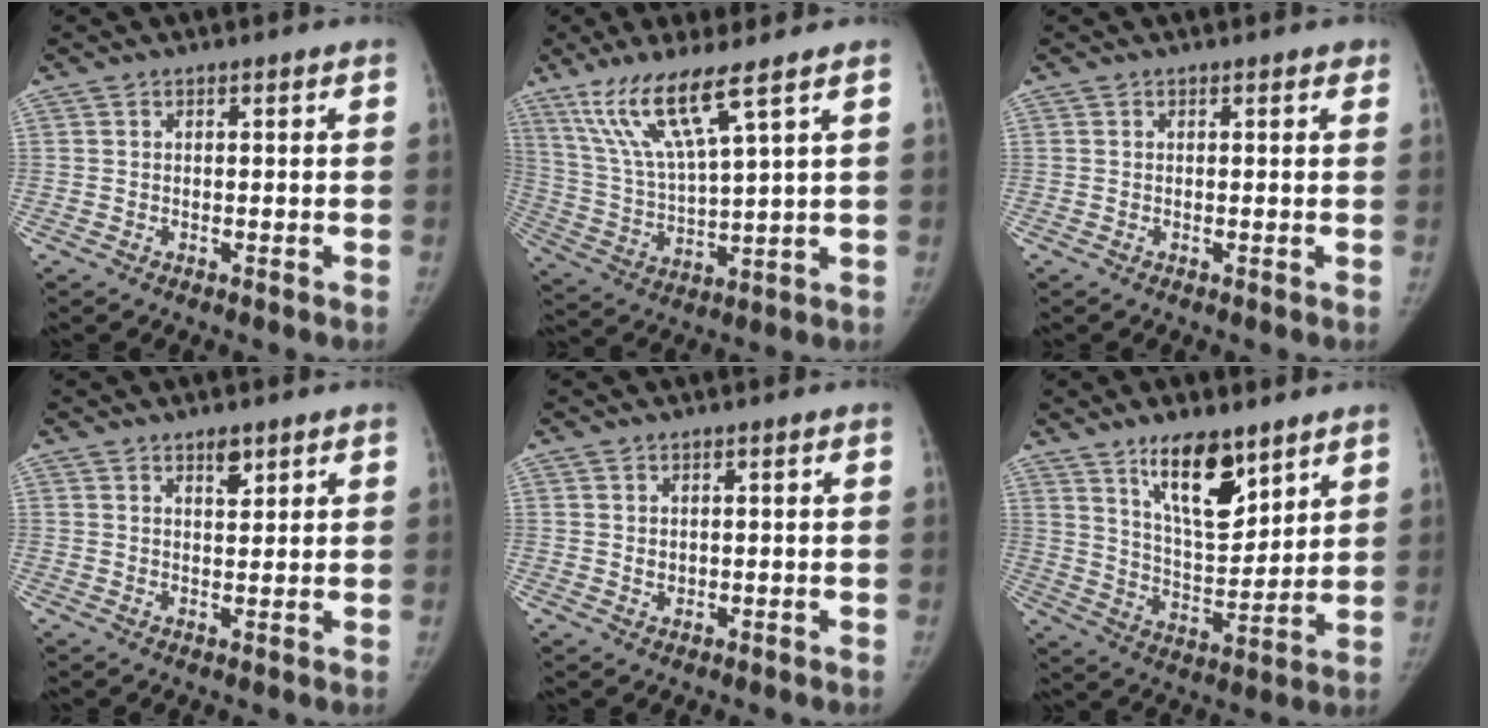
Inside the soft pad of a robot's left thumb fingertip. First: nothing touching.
{"total": 12.6, "force": [8.0, 1.2, 9.7], "torque": [-0.206, -0.036, 0.170]}
{"total": 0.6, "force": [0.4, 0.4, 0.3], "torque": [0.002, -0.001, -0.001]}
{"total": 2.8, "force": [1.9, 1.3, 1.7], "torque": [-0.015, -0.013, 0.031]}
{"total": 1.3, "force": [0.3, 1.1, 0.7], "torque": [-0.006, -0.004, 0.009]}
{"total": 13.3, "force": [8.6, 5.2, 8.8], "torque": [-0.115, -0.062, 0.156]}